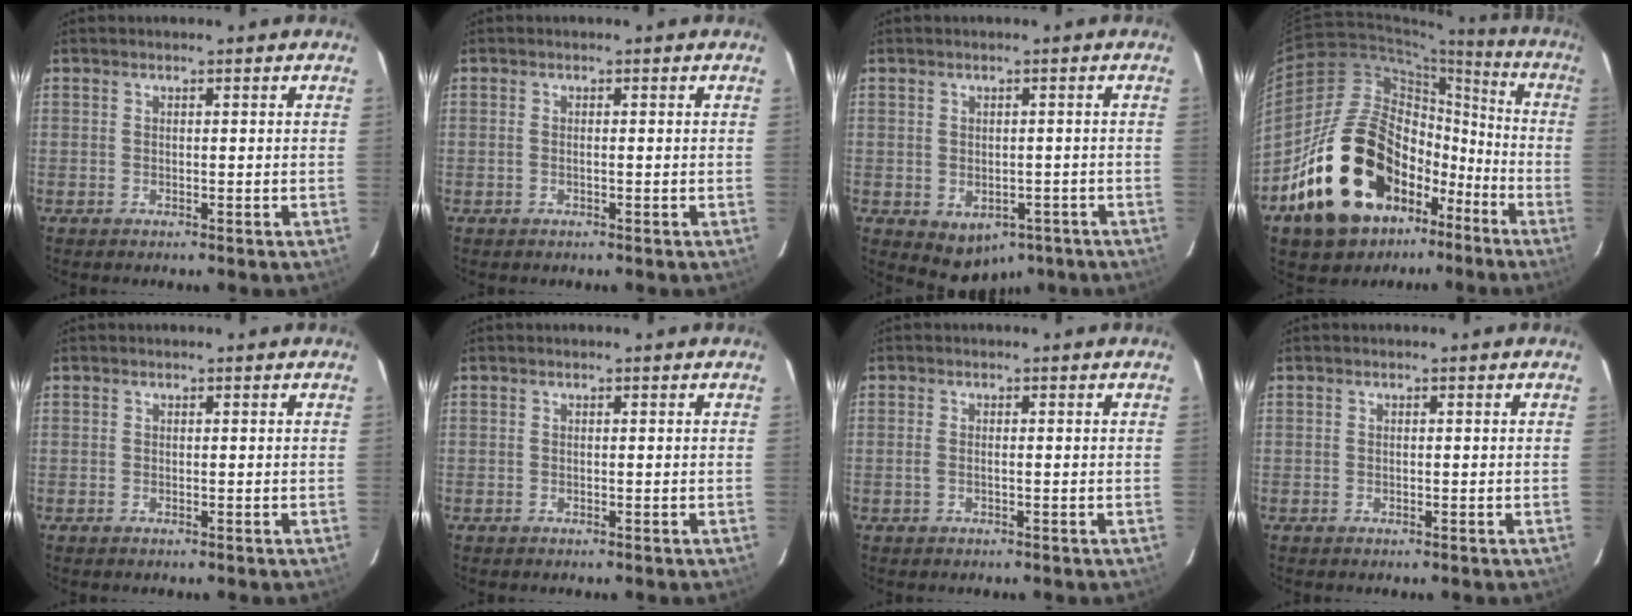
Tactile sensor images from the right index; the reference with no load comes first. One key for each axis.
{"total": 0.5, "fx": -0.1, "fy": 0.1, "fz": 0.5, "tx": -0.012, "ty": 0.001, "tz": -0.004}
{"total": 6.5, "fx": -3.2, "fy": 4.9, "fz": 2.8, "tx": -0.045, "ty": 0.002, "tz": -0.021}
{"total": 24.3, "fx": -12.6, "fy": 14.5, "fz": 14.9, "tx": -0.275, "ty": 0.008, "tz": -0.189}
{"total": 0.0}
{"total": 0.0}
{"total": 0.7, "fx": -0.2, "fy": 0.2, "fz": 0.6, "tx": -0.015, "ty": 0.001, "tz": -0.004}
{"total": 0.0}